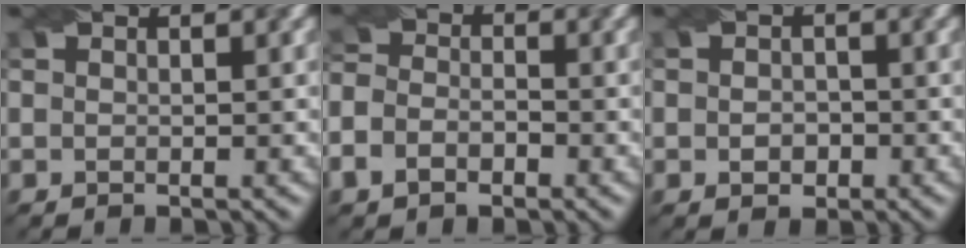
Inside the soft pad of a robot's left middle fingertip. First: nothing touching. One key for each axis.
{"total": 3.8, "fx": -1.8, "fy": 2.6, "fz": 2.1, "tx": -0.041, "ty": 0.000, "tz": -0.045}
{"total": 1.7, "fx": -0.5, "fy": 1.2, "fz": 1.1, "tx": -0.020, "ty": -0.001, "tz": -0.011}